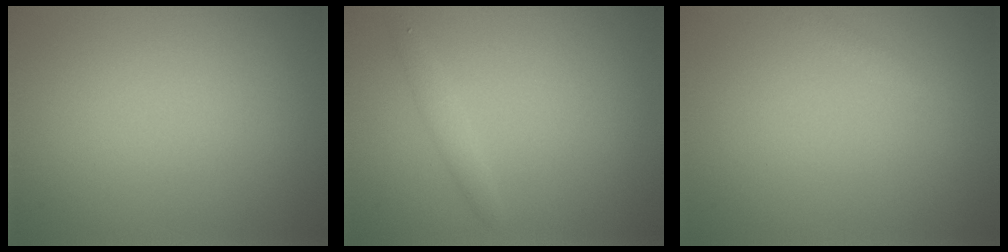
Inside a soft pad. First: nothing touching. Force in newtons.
{"total": 1.3, "press": 1.3, "slide": 0.1}
{"total": 0.7, "press": 0.7, "slide": 0.0}